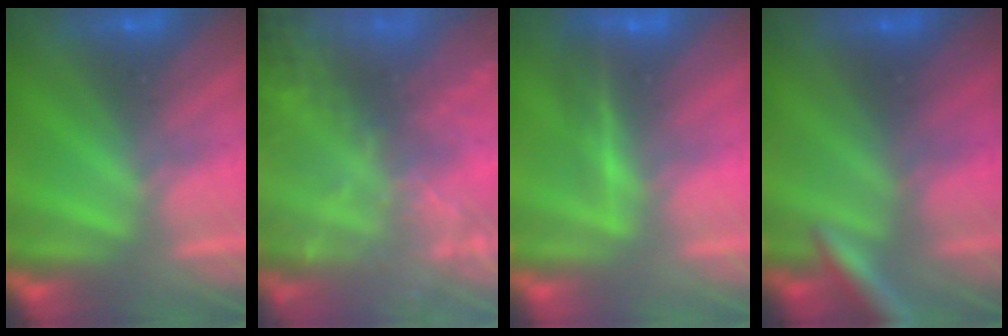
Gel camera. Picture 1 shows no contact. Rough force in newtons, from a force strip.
{"total": 7.7}
{"total": 1.6}
{"total": 3.0}